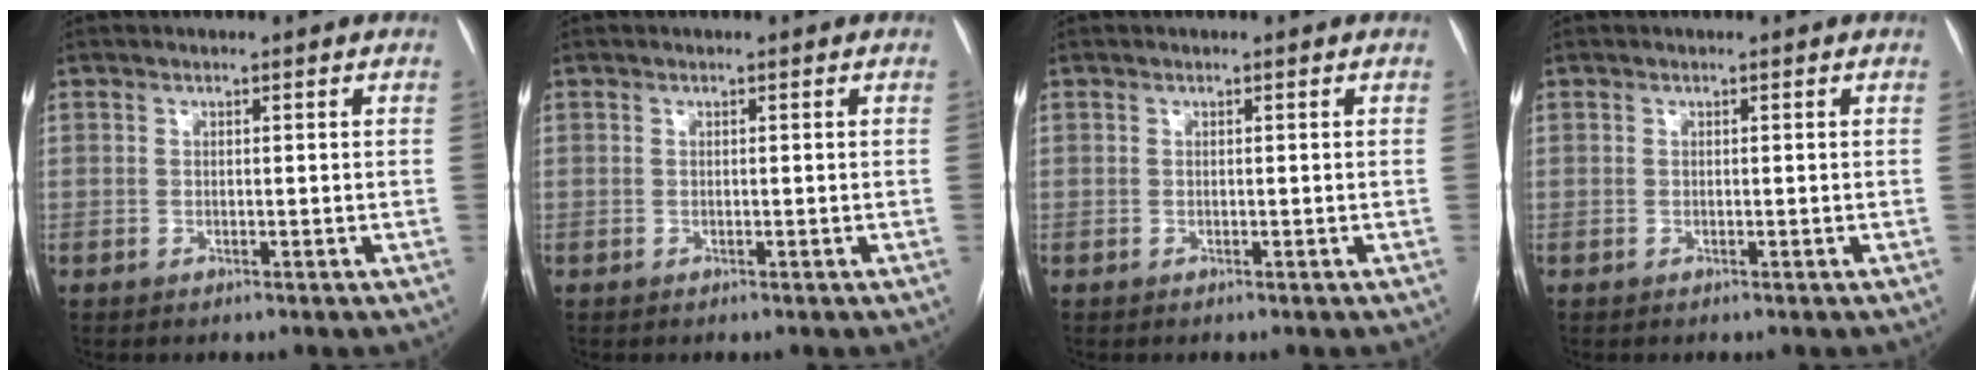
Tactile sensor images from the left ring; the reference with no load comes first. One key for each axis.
{"total": 0.0}
{"total": 0.0}
{"total": 0.0}